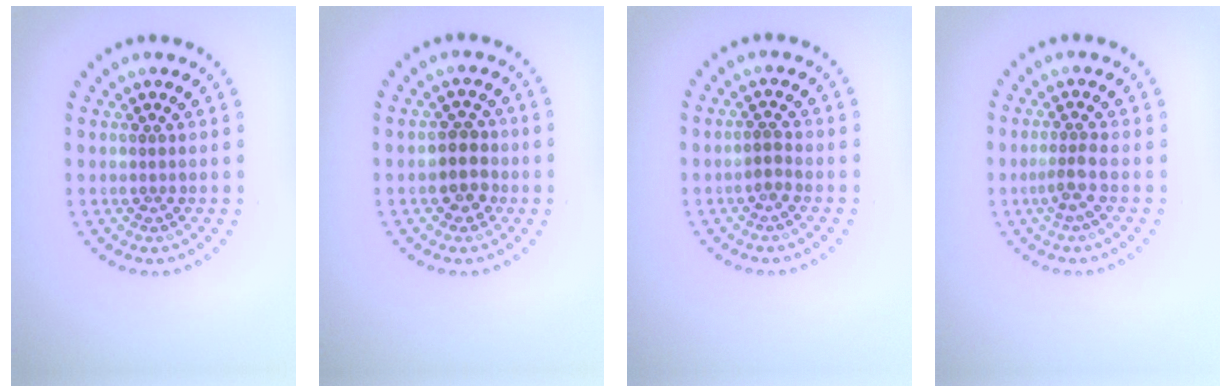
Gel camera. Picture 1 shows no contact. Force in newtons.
{"total": 2.6, "press": 2.4, "slide": 0.9}
{"total": 0.9, "press": 0.6, "slide": 0.6}
{"total": 1.8, "press": 1.1, "slide": 1.3}